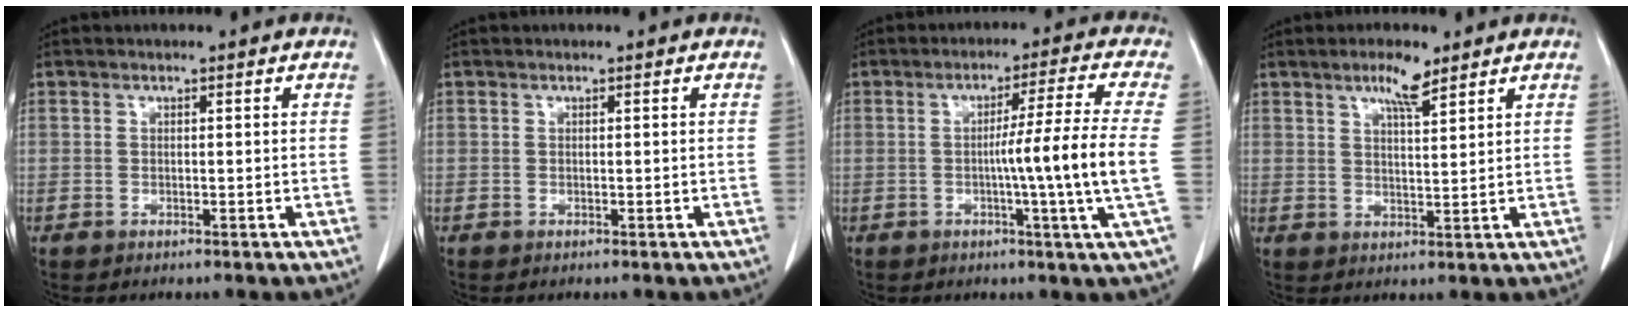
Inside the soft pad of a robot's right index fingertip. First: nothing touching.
{"total": 0.0}
{"total": 10.6, "force": [-1.2, -2.8, 10.1], "torque": [-0.157, -0.011, -0.019]}
{"total": 4.7, "force": [3.3, 0.8, 3.2], "torque": [-0.058, 0.001, 0.056]}